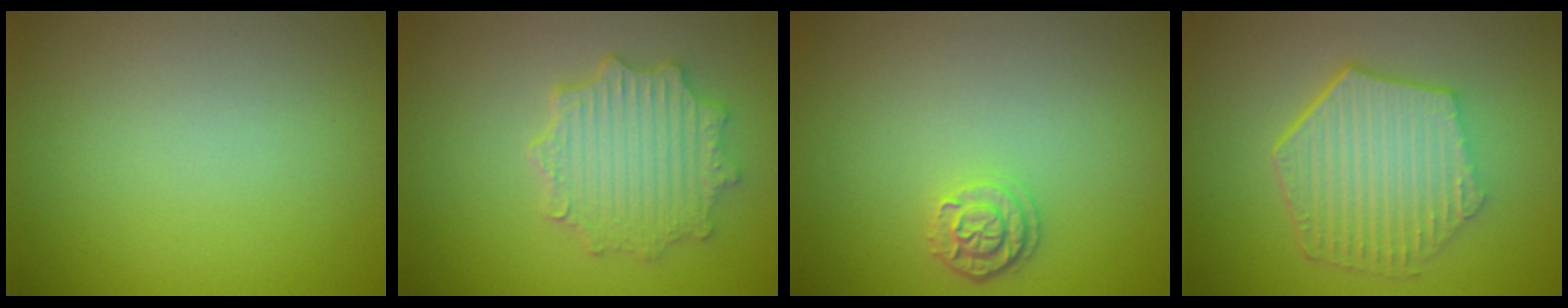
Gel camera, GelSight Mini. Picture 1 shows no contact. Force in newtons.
{"total": 4.8, "press": 4.0, "slide": 2.7}
{"total": 2.1, "press": 1.9, "slide": 0.9}
{"total": 6.1, "press": 4.5, "slide": 4.0}